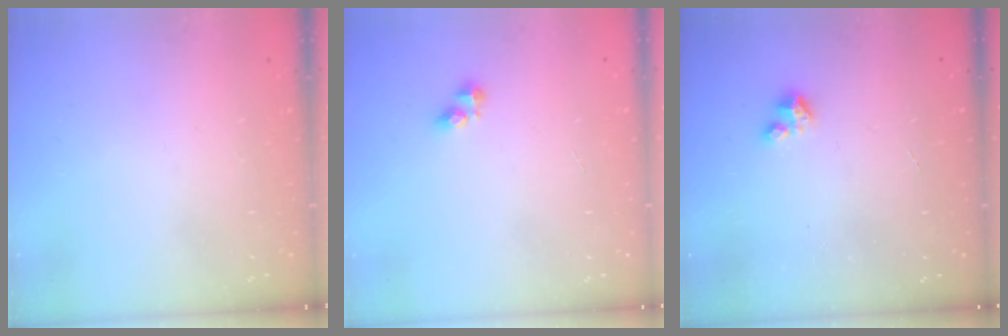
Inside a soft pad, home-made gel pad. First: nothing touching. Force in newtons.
{"total": 5.0, "press": 5.0, "slide": 0.5}
{"total": 2.3, "press": 2.3, "slide": 0.2}